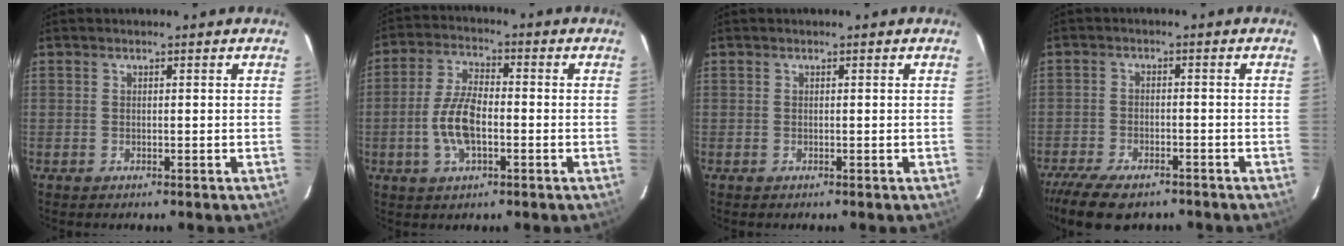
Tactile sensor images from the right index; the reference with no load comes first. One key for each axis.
{"total": 8.7, "fx": -2.2, "fy": 3.8, "fz": 7.5, "tx": -0.159, "ty": 0.005, "tz": -0.041}
{"total": 0.0}
{"total": 11.0, "fx": -8.7, "fy": 4.0, "fz": 5.4, "tx": -0.134, "ty": -0.031, "tz": -0.150}